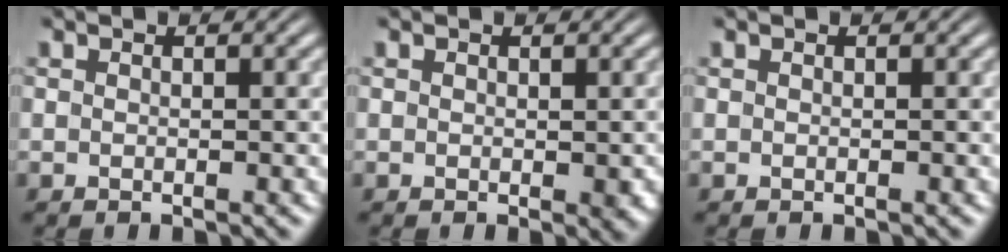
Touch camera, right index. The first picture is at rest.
{"total": 0.8, "force": [-0.1, 0.4, 0.6], "torque": [-0.004, -0.006, 0.003]}
{"total": 0.0}